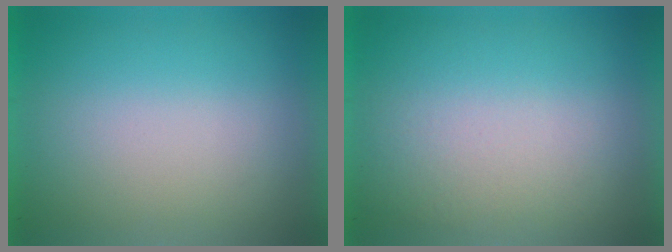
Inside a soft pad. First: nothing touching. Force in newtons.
{"total": 1.4}